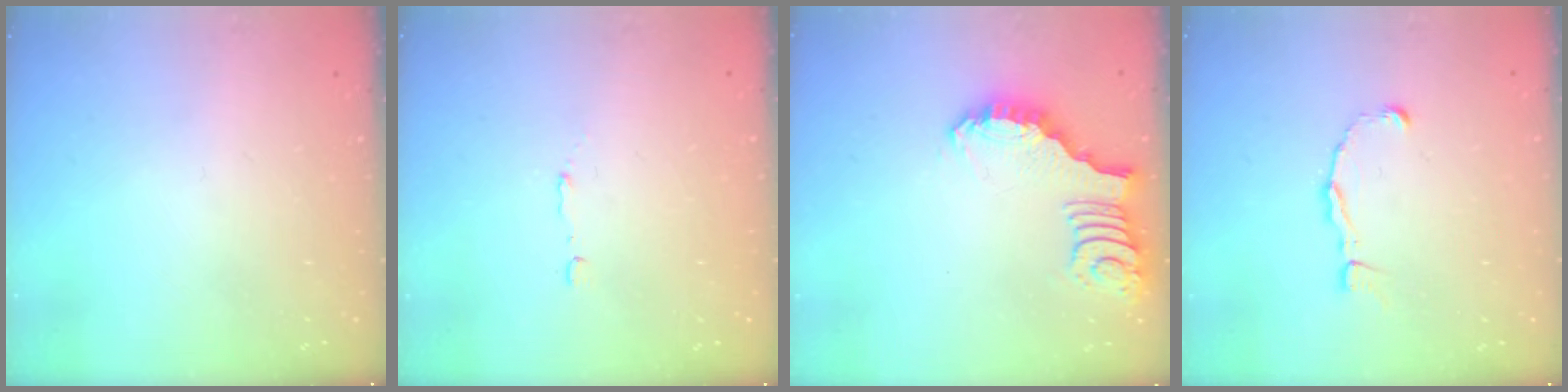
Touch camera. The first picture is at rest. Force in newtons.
{"total": 2.9, "press": 2.9, "slide": 0.6}
{"total": 2.7, "press": 2.7, "slide": 0.2}
{"total": 2.4, "press": 2.4, "slide": 0.2}